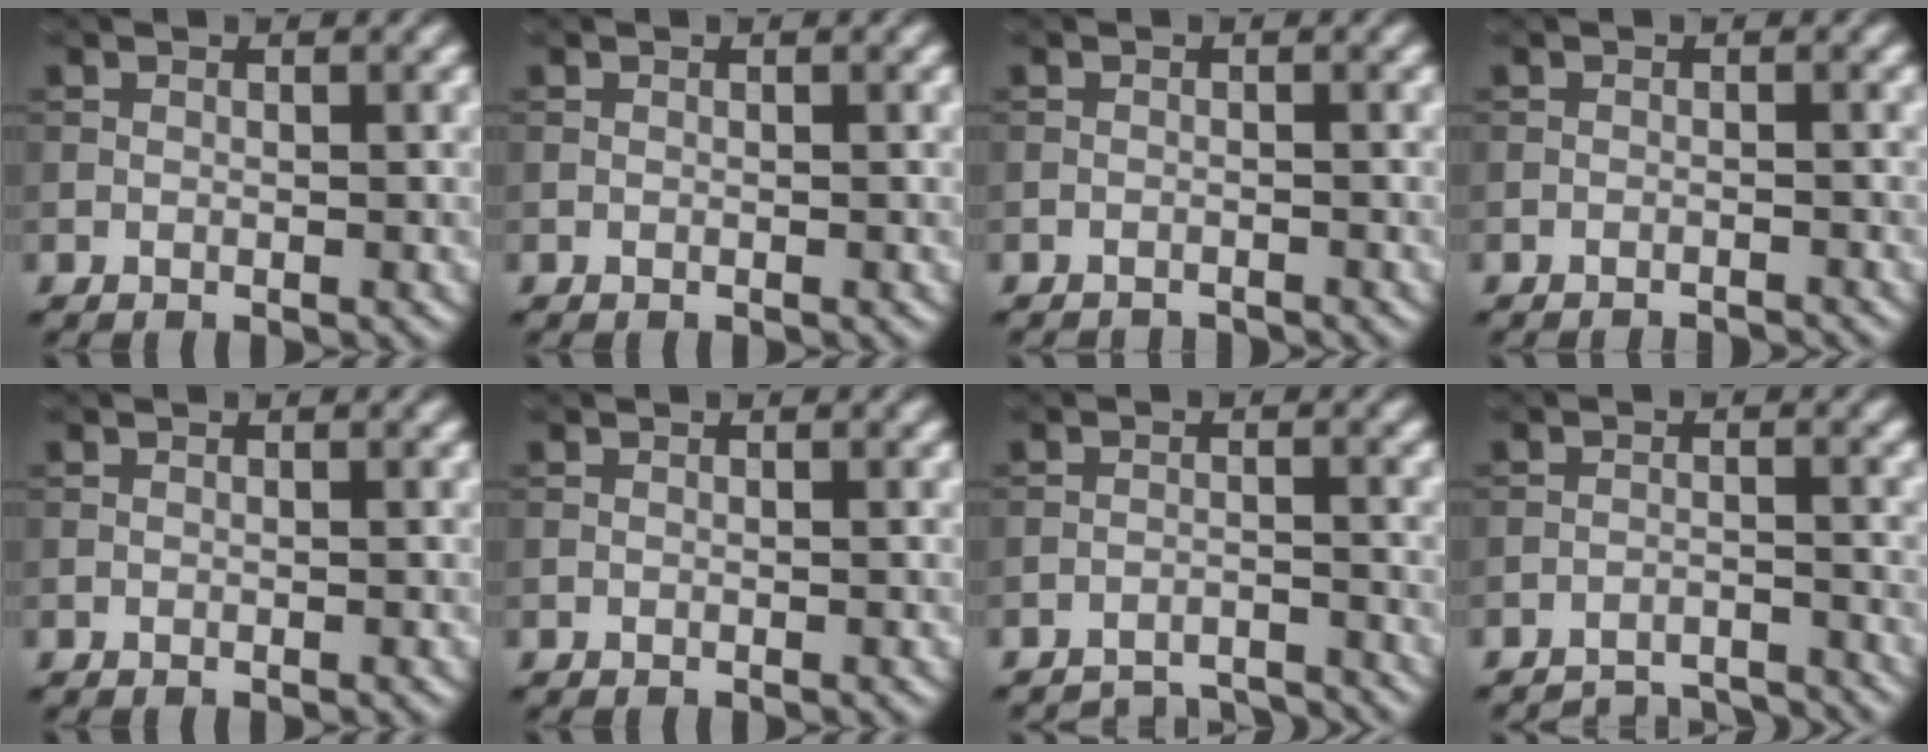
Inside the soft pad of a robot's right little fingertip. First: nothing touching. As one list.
[{"total": 0.0}, {"total": 2.0, "force": [-1.9, 0.2, 0.2], "torque": [0.004, -0.007, -0.030]}, {"total": 2.1, "force": [-2.1, 0.2, 0.5], "torque": [-0.006, 0.002, -0.030]}, {"total": 0.0}, {"total": 0.0}, {"total": 5.3, "force": [-5.2, 0.7, 0.7], "torque": [-0.012, -0.004, -0.075]}, {"total": 6.0, "force": [-5.9, 1.0, 0.9], "torque": [-0.013, -0.003, -0.086]}]